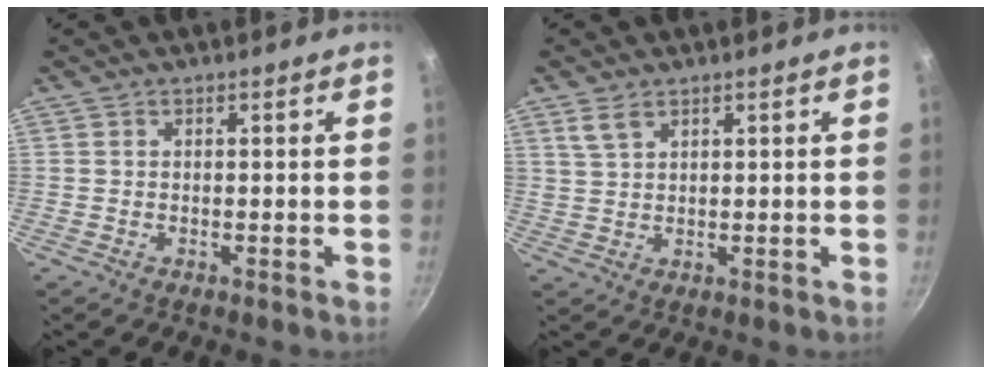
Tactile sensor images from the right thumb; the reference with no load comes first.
{"total": 3.7, "force": [2.3, 1.9, 2.1], "torque": [-0.038, -0.005, 0.050]}